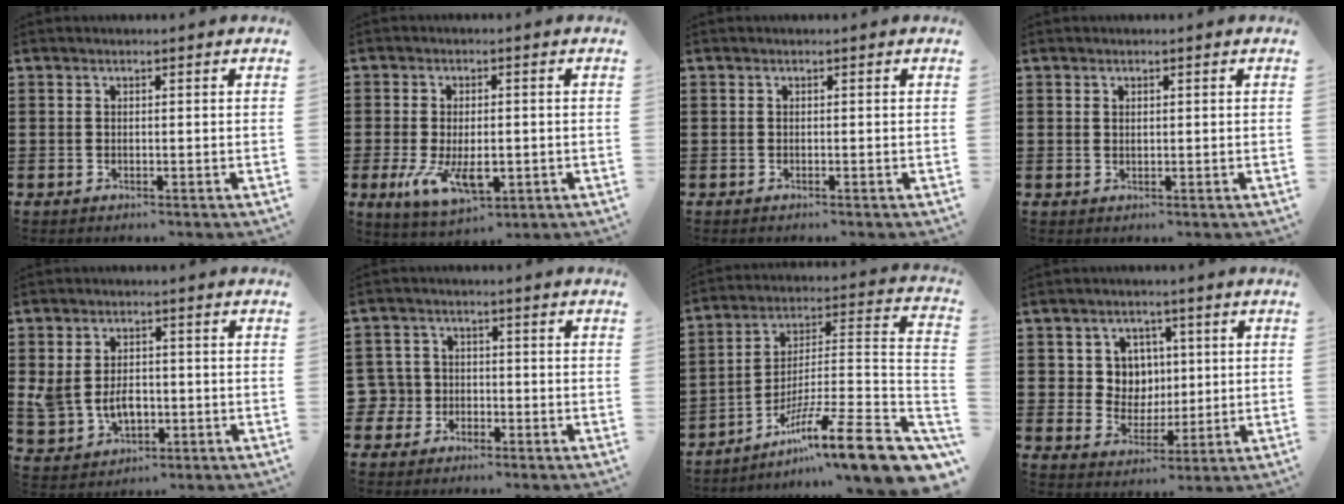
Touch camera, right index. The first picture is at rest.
{"total": 8.0, "force": [-1.8, 3.9, 6.8], "torque": [-0.130, -0.007, -0.031]}
{"total": 0.0}
{"total": 0.7, "force": [0.5, 0.5, 0.3], "torque": [-0.007, 0.003, 0.009]}
{"total": 5.5, "force": [-0.5, 4.2, 3.6], "torque": [-0.070, 0.006, -0.010]}
{"total": 4.3, "force": [-1.7, 3.9, 0.6], "torque": [-0.042, 0.002, -0.042]}
{"total": 13.9, "force": [-8.8, 1.3, 10.6], "torque": [-0.168, 0.011, -0.158]}
{"total": 6.0, "force": [1.7, 5.5, 1.7], "torque": [-0.054, 0.013, 0.028]}